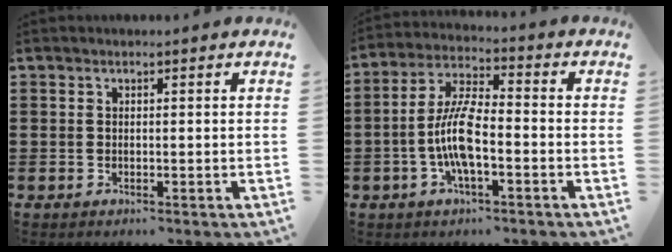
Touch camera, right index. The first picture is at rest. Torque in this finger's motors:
{"motor_torque": [2.14, 0.00, 0.42, 0.21]}